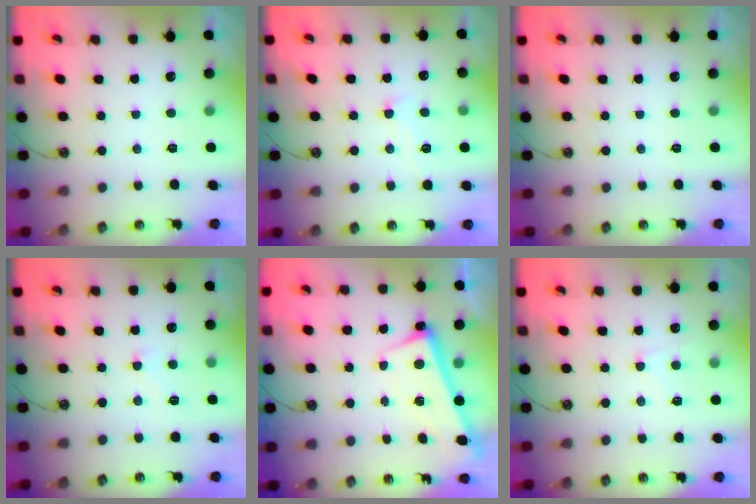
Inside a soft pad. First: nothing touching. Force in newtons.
{"total": 2.4, "press": 2.4, "slide": 0.5}
{"total": 0.0}
{"total": 1.0, "press": 0.8, "slide": 0.5}
{"total": 1.0, "press": 0.6, "slide": 0.8}
{"total": 0.6, "press": 0.3, "slide": 0.6}